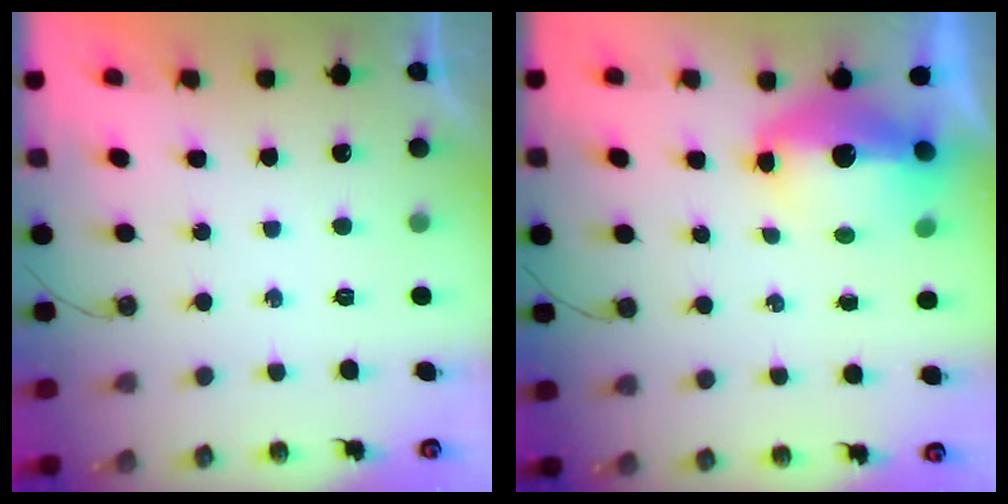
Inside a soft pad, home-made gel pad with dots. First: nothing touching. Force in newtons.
{"total": 12.2, "press": 12.1, "slide": 1.2}